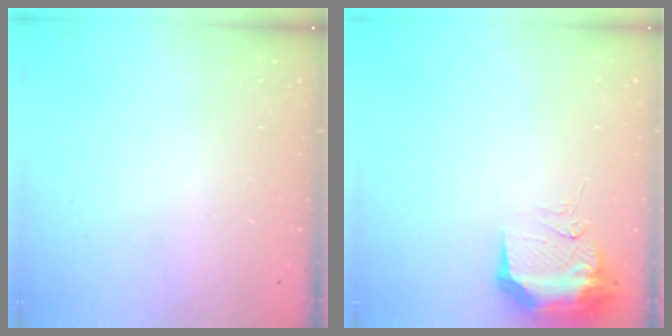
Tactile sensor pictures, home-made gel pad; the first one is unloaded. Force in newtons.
{"total": 16.8, "press": 12.6, "slide": 11.1}